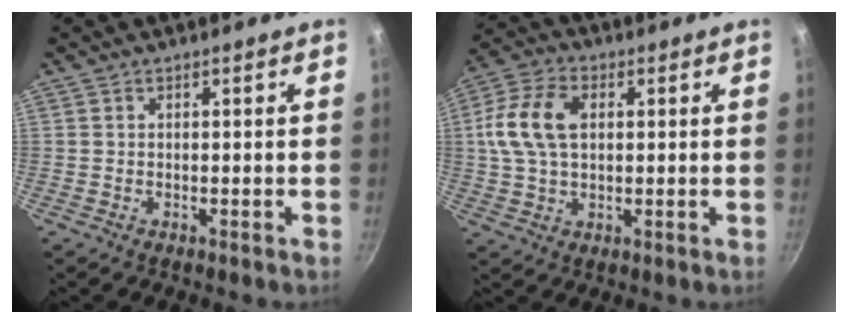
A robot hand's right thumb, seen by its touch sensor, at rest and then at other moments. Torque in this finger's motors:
{"motor_torque": [0.26, 2.10, 0.35, -0.35, 0.17]}